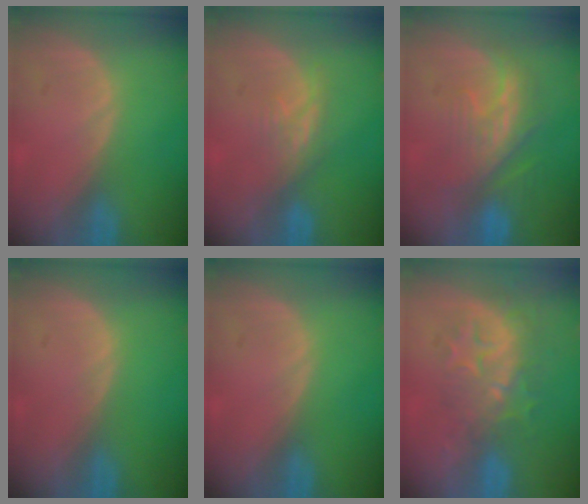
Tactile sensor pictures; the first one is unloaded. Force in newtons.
{"total": 3.8, "press": 3.7, "slide": 0.5}
{"total": 8.2, "press": 8.0, "slide": 2.0}
{"total": 0.0}
{"total": 0.0}
{"total": 9.3, "press": 8.1, "slide": 4.6}